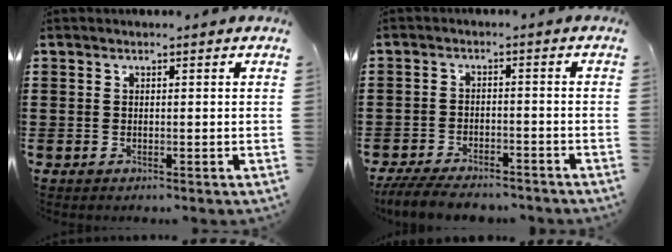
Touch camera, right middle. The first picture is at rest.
{"total": 4.7, "force": [-4.4, 0.8, 1.2], "torque": [-0.032, -0.001, -0.091]}